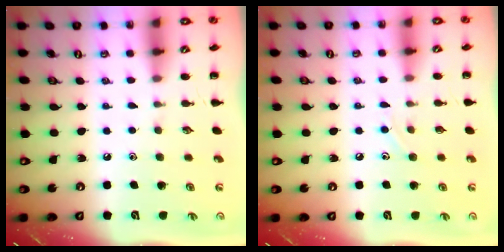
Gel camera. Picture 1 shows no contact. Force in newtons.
{"total": 6.3, "press": 6.1, "slide": 1.6}